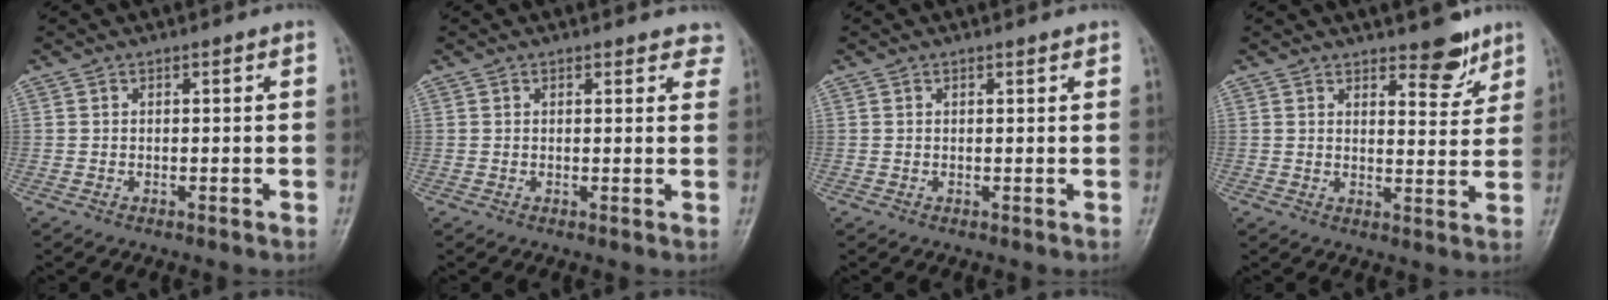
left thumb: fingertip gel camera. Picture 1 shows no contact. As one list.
[{"total": 3.4, "force": [2.9, 1.5, 1.0], "torque": [0.020, -0.010, 0.019]}, {"total": 0.8, "force": [0.6, 0.2, 0.4], "torque": [-0.006, -0.003, 0.008]}, {"total": 6.4, "force": [4.7, 2.5, 3.6], "torque": [-0.022, -0.034, 0.064]}]